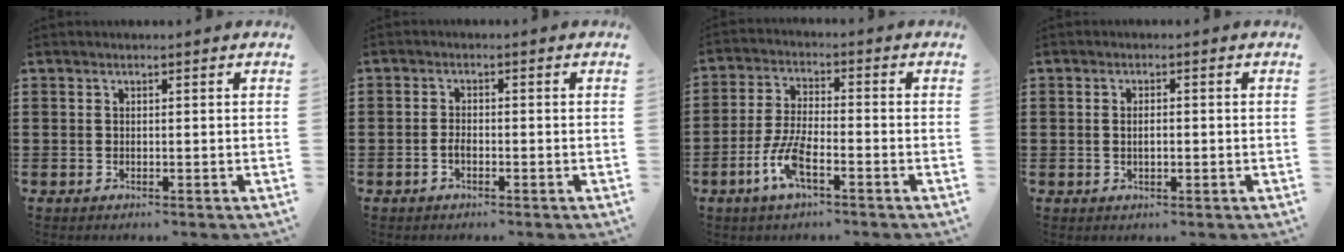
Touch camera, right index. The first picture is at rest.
{"total": 1.6, "force": [-0.8, 0.6, 1.3], "torque": [-0.035, -0.006, -0.016]}
{"total": 8.3, "force": [-4.3, 2.3, 6.7], "torque": [-0.165, -0.013, -0.085]}
{"total": 2.1, "force": [-0.2, 0.8, 1.9], "torque": [-0.035, 0.003, -0.005]}